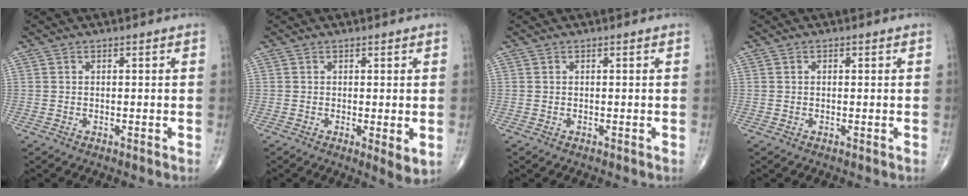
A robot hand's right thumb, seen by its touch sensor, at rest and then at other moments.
{"total": 3.5, "force": [-0.2, 0.8, 3.4], "torque": [-0.051, -0.014, -0.004]}
{"total": 0.0}
{"total": 0.6, "force": [0.2, 0.4, 0.4], "torque": [-0.006, 0.002, 0.002]}